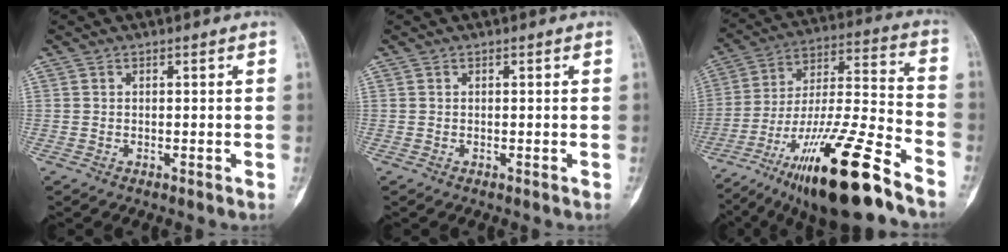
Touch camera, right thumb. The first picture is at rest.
{"total": 0.0}
{"total": 24.8, "force": [-15.6, 4.4, 18.7], "torque": [-0.329, 0.060, -0.265]}